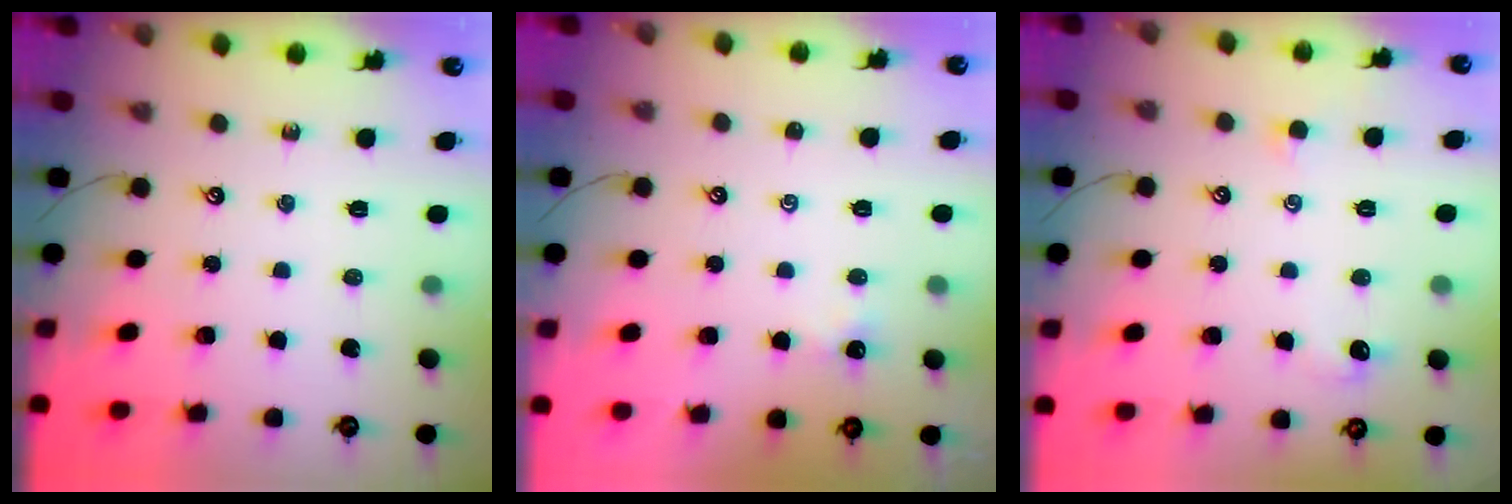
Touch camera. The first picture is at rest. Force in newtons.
{"total": 0.6, "press": 0.5, "slide": 0.3}
{"total": 0.8, "press": 0.3, "slide": 0.7}